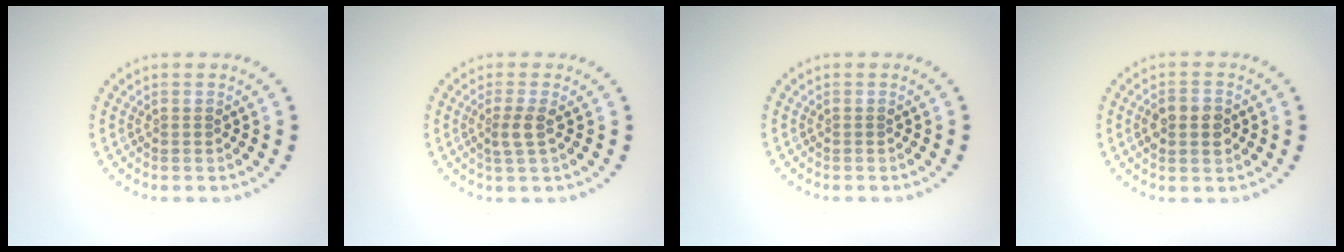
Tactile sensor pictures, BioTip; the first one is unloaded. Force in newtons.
{"total": 1.8, "press": 1.4, "slide": 1.0}
{"total": 0.0}
{"total": 3.0, "press": 3.0, "slide": 0.1}